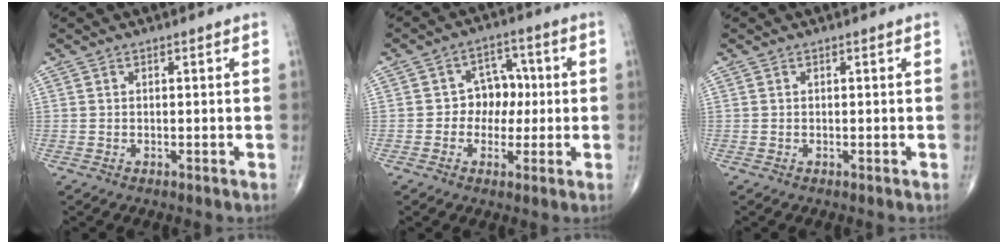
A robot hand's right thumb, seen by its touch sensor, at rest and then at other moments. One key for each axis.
{"total": 7.0, "fx": -0.2, "fy": 5.7, "fz": 4.1, "tx": -0.013, "ty": 0.017, "tz": -0.012}
{"total": 0.0}